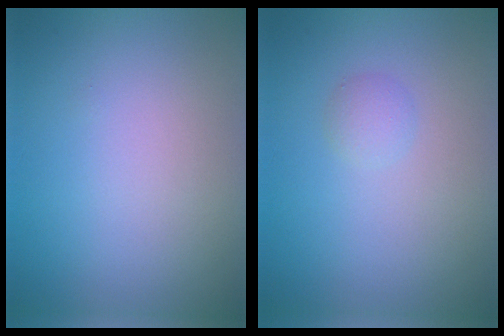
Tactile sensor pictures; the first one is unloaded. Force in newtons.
{"total": 1.1, "press": 1.1, "slide": 0.0}